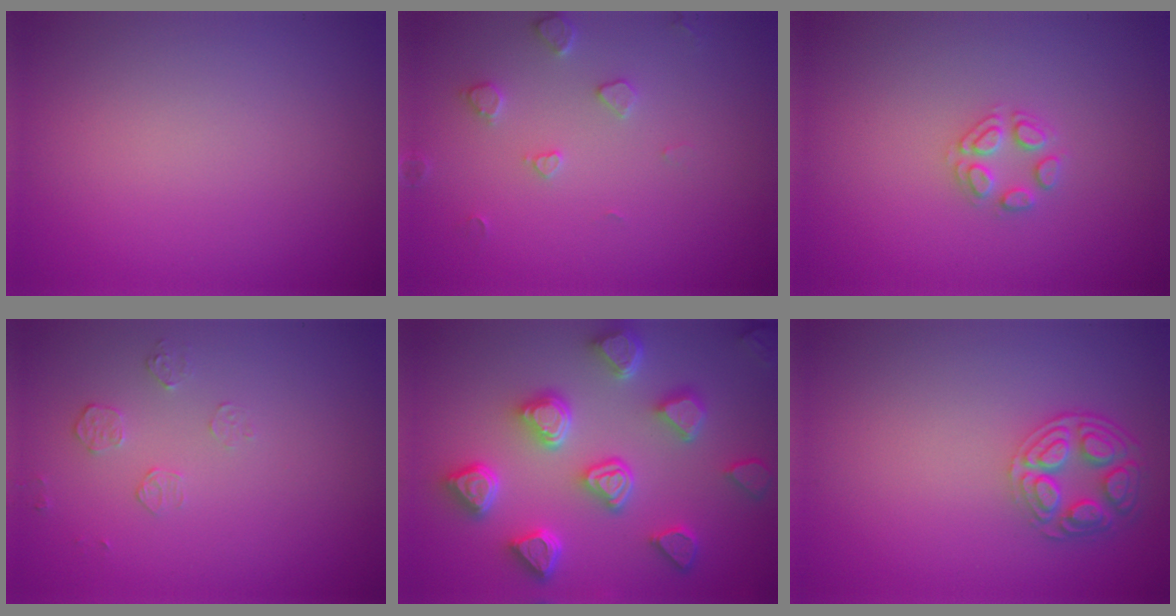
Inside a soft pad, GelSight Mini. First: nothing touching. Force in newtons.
{"total": 1.9, "press": 1.8, "slide": 0.3}
{"total": 2.0, "press": 2.0, "slide": 0.1}
{"total": 1.3, "press": 0.6, "slide": 1.1}
{"total": 7.0, "press": 6.0, "slide": 3.6}
{"total": 4.3, "press": 3.4, "slide": 2.5}